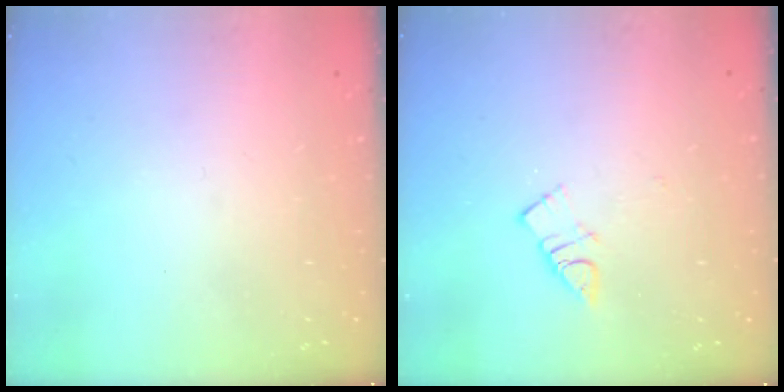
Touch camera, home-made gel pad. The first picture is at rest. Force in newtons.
{"total": 3.9, "press": 3.9, "slide": 0.5}